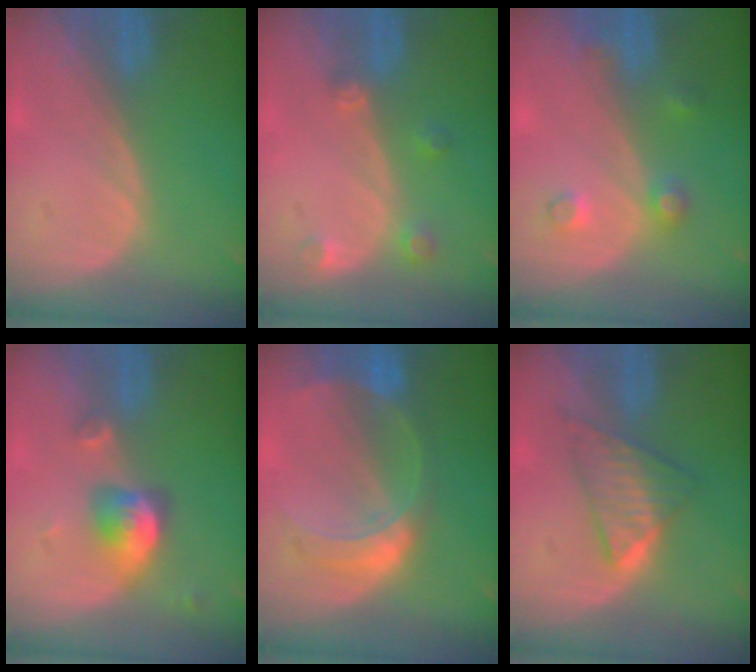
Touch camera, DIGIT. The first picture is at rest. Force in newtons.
{"total": 2.7, "press": 2.6, "slide": 0.4}
{"total": 3.4, "press": 3.2, "slide": 0.9}
{"total": 5.0, "press": 4.7, "slide": 1.6}
{"total": 7.6, "press": 6.6, "slide": 3.8}
{"total": 5.9, "press": 5.9, "slide": 0.7}